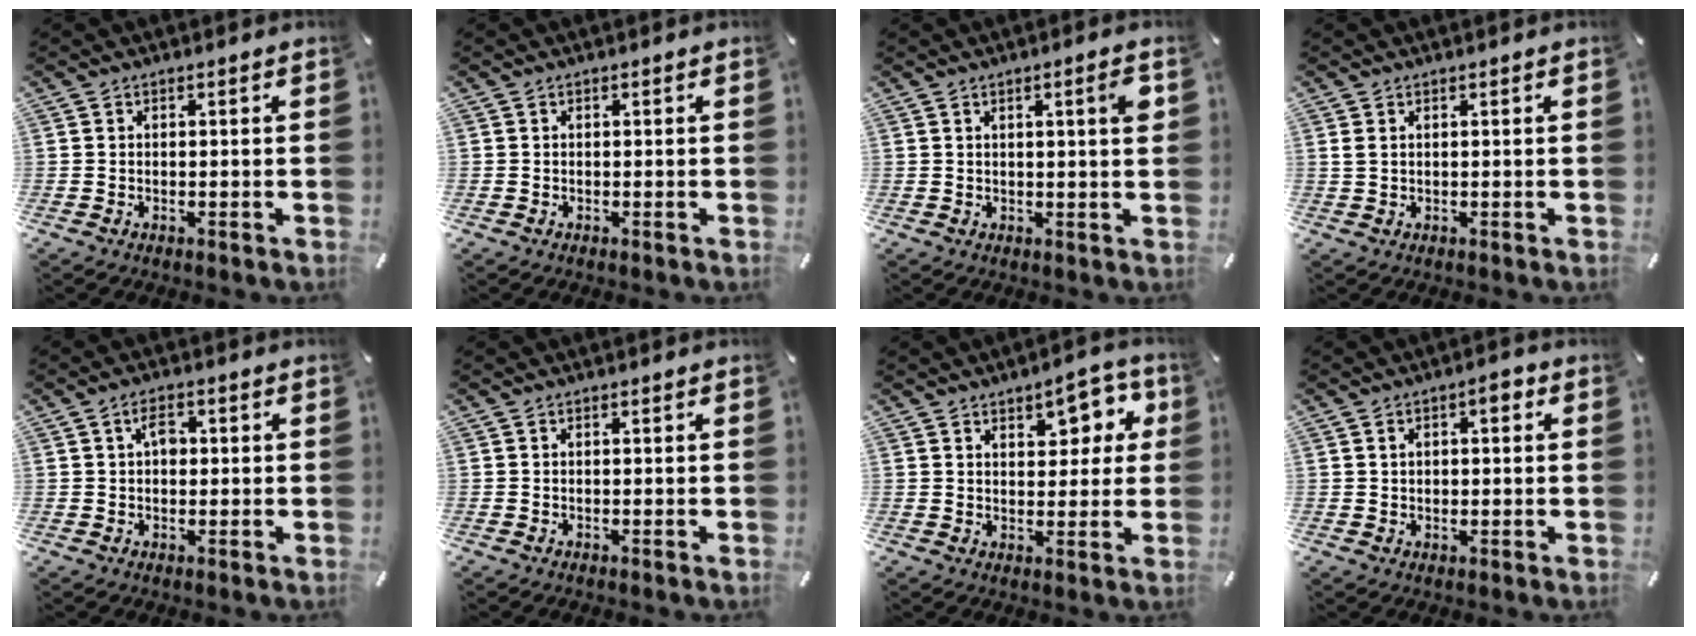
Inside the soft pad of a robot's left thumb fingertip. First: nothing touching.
{"total": 0.0}
{"total": 4.0, "force": [1.5, 0.2, 3.7], "torque": [-0.064, -0.004, 0.020]}
{"total": 1.3, "force": [0.6, 0.7, 1.0], "torque": [-0.020, 0.001, 0.011]}
{"total": 3.6, "force": [0.6, 2.3, 2.7], "torque": [-0.038, 0.004, 0.005]}
{"total": 0.0}
{"total": 8.9, "force": [4.6, 5.4, 5.5], "torque": [-0.049, -0.026, 0.072]}
{"total": 3.9, "force": [0.9, 2.5, 2.9], "torque": [-0.042, 0.004, 0.009]}